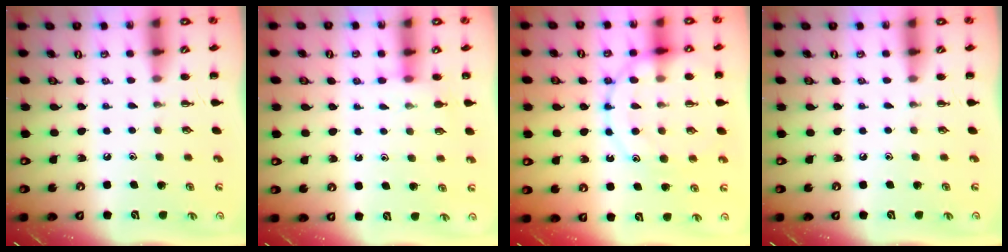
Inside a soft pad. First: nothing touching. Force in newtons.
{"total": 4.8, "press": 4.6, "slide": 1.4}
{"total": 15.7, "press": 15.5, "slide": 2.1}
{"total": 0.0}